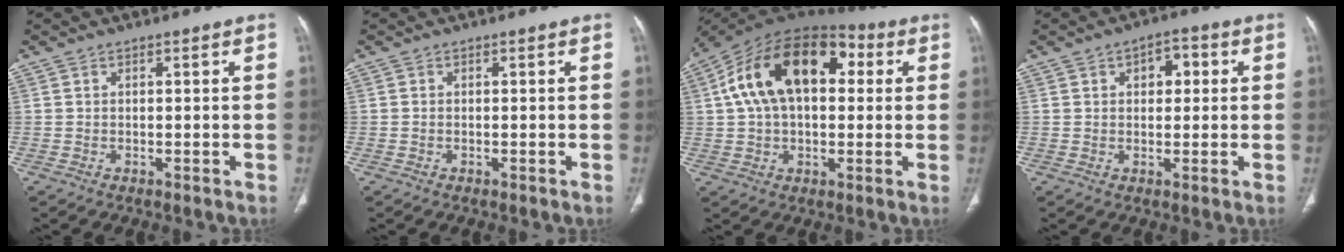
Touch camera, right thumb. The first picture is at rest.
{"total": 0.0}
{"total": 21.0, "force": [4.9, 12.5, 16.2], "torque": [-0.267, 0.040, 0.071]}
{"total": 4.8, "force": [1.4, 3.0, 3.5], "torque": [-0.027, 0.004, 0.015]}